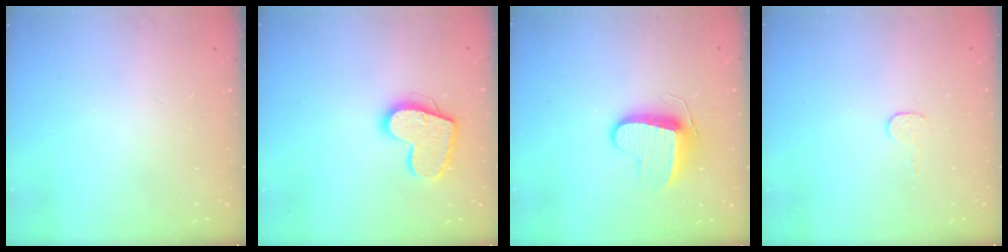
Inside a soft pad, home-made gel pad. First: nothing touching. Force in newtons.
{"total": 15.3, "press": 15.3, "slide": 1.1}
{"total": 9.4, "press": 9.4, "slide": 0.5}
{"total": 3.0, "press": 3.0, "slide": 0.3}